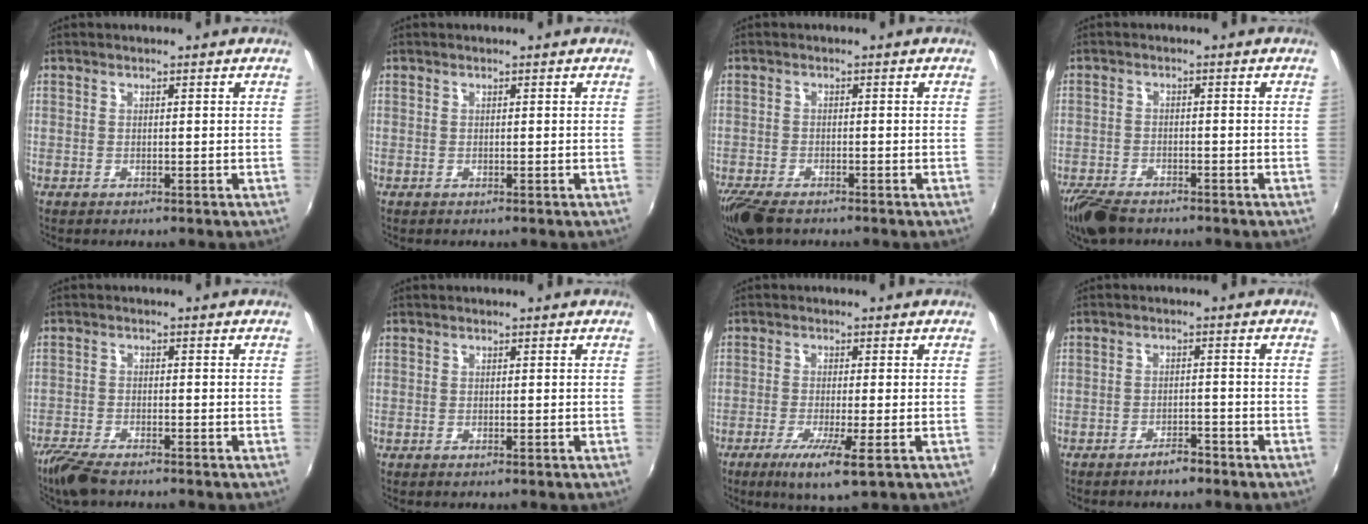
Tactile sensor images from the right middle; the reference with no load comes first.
{"total": 0.0}
{"total": 7.2, "force": [-5.6, 2.2, 3.9], "torque": [-0.103, -0.034, -0.107]}
{"total": 7.5, "force": [-6.2, 2.5, 3.3], "torque": [-0.094, -0.025, -0.116]}
{"total": 6.5, "force": [-5.4, 1.2, 3.4], "torque": [-0.094, -0.024, -0.103]}
{"total": 0.0}
{"total": 6.8, "force": [-3.1, 0.1, 6.0], "torque": [-0.125, -0.023, -0.054]}
{"total": 2.8, "force": [-2.4, 0.7, 1.3], "torque": [-0.031, 0.002, -0.033]}